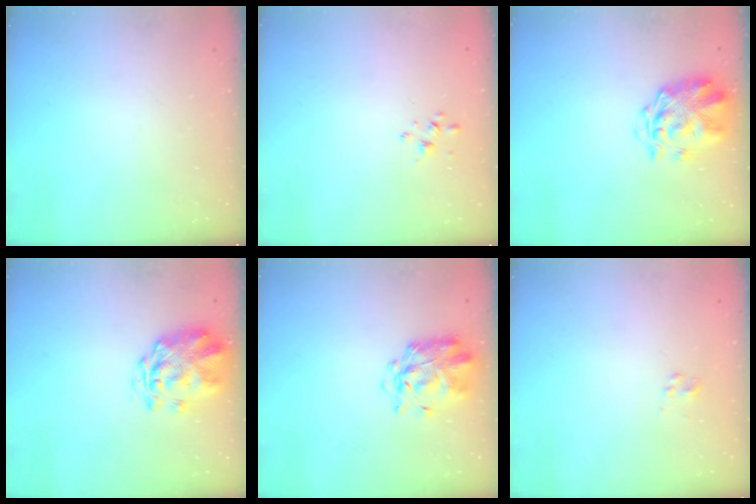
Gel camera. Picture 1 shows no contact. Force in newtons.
{"total": 1.7, "press": 1.7, "slide": 0.3}
{"total": 3.2, "press": 2.8, "slide": 1.6}
{"total": 3.0, "press": 2.6, "slide": 1.5}
{"total": 2.9, "press": 2.8, "slide": 0.8}
{"total": 2.3, "press": 2.1, "slide": 0.8}